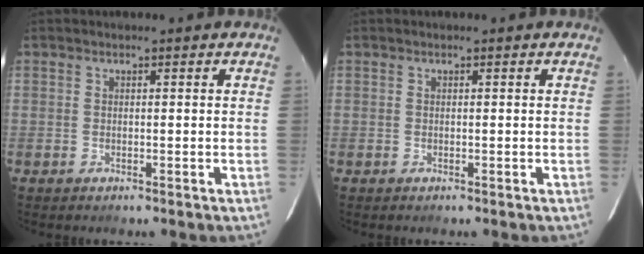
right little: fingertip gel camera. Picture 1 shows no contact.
{"total": 0.0}